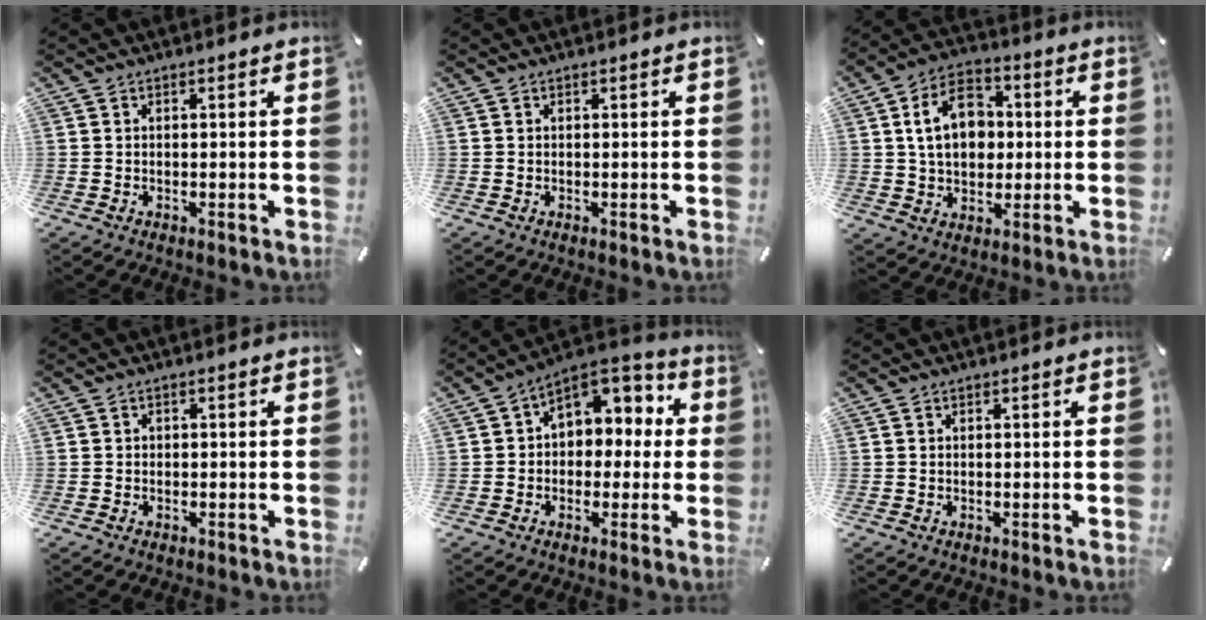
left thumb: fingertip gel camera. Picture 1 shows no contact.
{"total": 0.0}
{"total": 12.6, "force": [1.5, 9.6, 8.1], "torque": [-0.143, 0.008, 0.022]}
{"total": 1.0, "force": [-0.4, 0.9, 0.2], "torque": [-0.003, 0.005, -0.011]}
{"total": 8.1, "force": [1.7, 7.1, 3.5], "torque": [-0.048, -0.006, 0.030]}
{"total": 0.0}